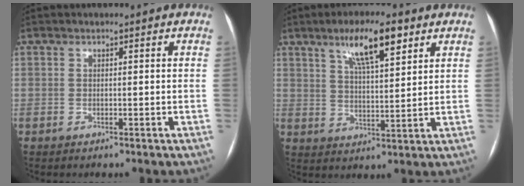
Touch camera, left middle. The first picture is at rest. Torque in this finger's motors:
{"motor_torque": [1.28, -0.85, 0.66, 0.05]}